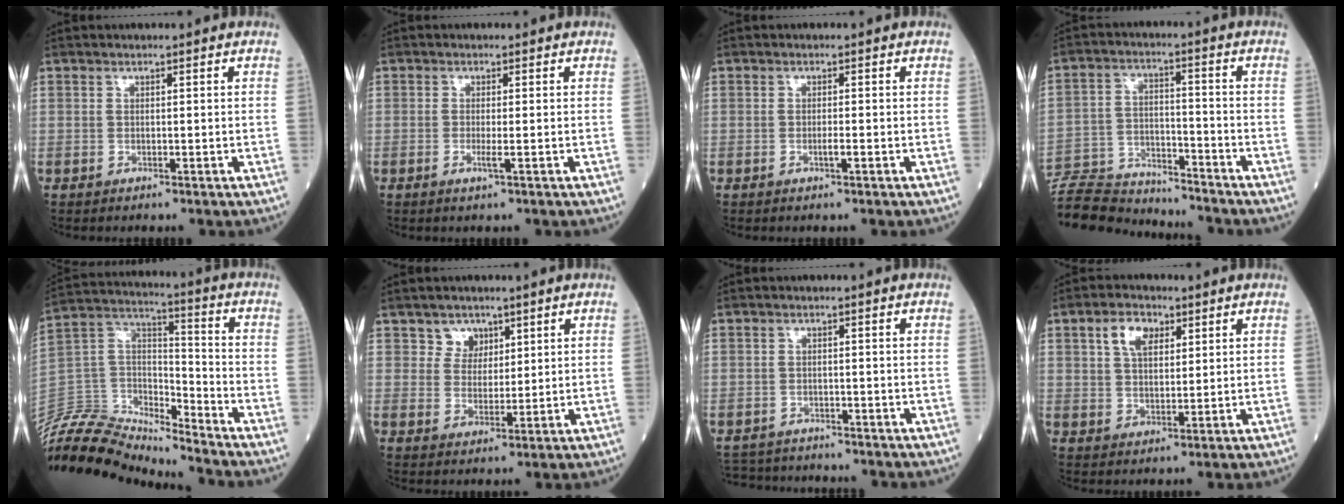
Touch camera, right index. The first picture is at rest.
{"total": 1.6, "force": [-0.5, -0.1, 1.5], "torque": [-0.032, -0.004, -0.011]}
{"total": 1.3, "force": [-0.5, -0.1, 1.2], "torque": [-0.025, -0.002, -0.009]}
{"total": 12.2, "force": [-12.0, 1.6, 1.4], "torque": [-0.021, 0.017, -0.212]}
{"total": 17.2, "force": [-16.8, 2.2, 3.1], "torque": [-0.060, 0.054, -0.308]}
{"total": 3.6, "force": [2.3, 2.7, 0.2], "torque": [0.002, 0.002, 0.040]}
{"total": 4.9, "force": [-4.7, 1.4, -0.2], "torque": [0.005, -0.002, -0.079]}
{"total": 5.5, "force": [2.6, 3.2, 3.6], "torque": [-0.070, 0.012, 0.049]}